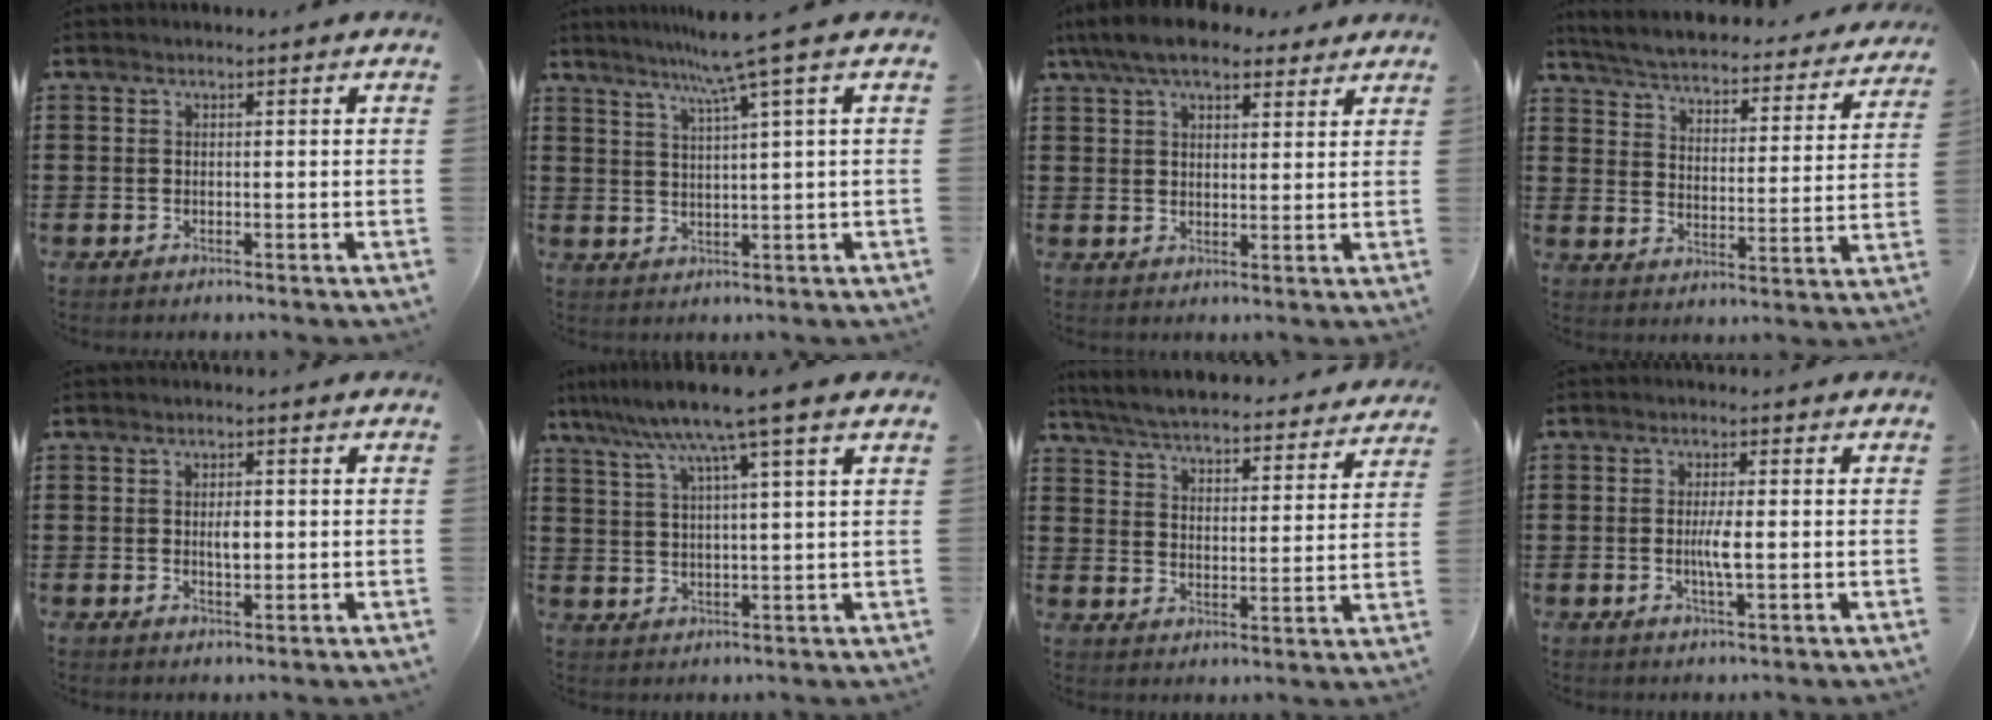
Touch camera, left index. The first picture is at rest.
{"total": 6.8, "force": [4.1, -1.1, 5.4], "torque": [-0.113, -0.005, 0.067]}
{"total": 7.7, "force": [6.0, 2.6, 4.0], "torque": [-0.096, -0.002, 0.112]}
{"total": 3.9, "force": [3.8, -0.2, 0.8], "torque": [-0.039, -0.036, 0.056]}
{"total": 2.3, "force": [0.1, 1.0, 2.1], "torque": [-0.034, 0.000, -0.001]}
{"total": 8.5, "force": [6.1, -0.4, 6.0], "torque": [-0.135, -0.019, 0.099]}
{"total": 5.1, "force": [5.1, -0.2, 0.9], "torque": [-0.045, -0.040, 0.083]}
{"total": 3.4, "force": [-0.3, 0.5, 3.4], "torque": [-0.069, -0.004, -0.009]}